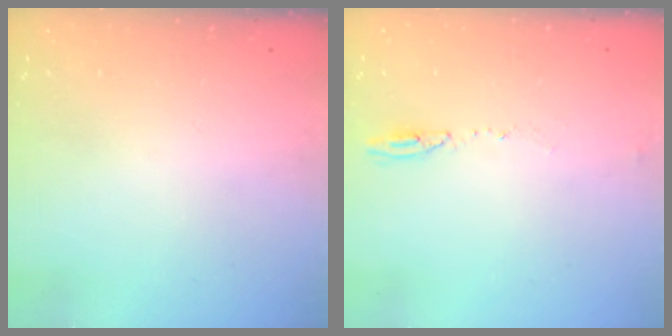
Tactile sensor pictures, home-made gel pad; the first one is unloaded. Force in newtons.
{"total": 4.6, "press": 4.3, "slide": 1.6}